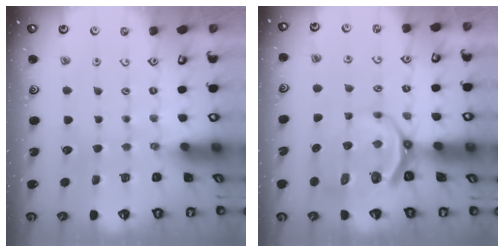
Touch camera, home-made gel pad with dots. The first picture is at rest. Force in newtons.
{"total": 8.1, "press": 7.4, "slide": 3.2}